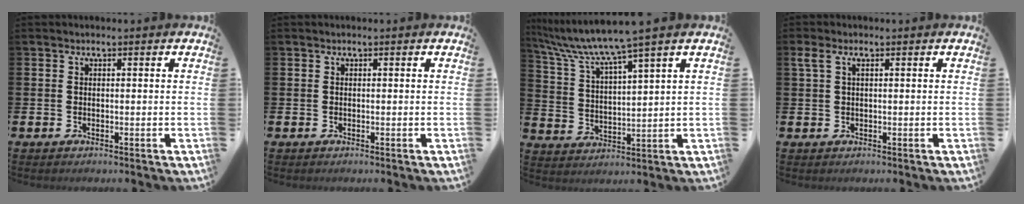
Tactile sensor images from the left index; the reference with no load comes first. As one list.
[{"total": 0.0}, {"total": 7.2, "force": [6.4, -0.6, 3.2], "torque": [-0.088, -0.036, 0.108]}, {"total": 1.7, "force": [0.8, 0.7, 1.4], "torque": [-0.028, 0.005, 0.012]}]